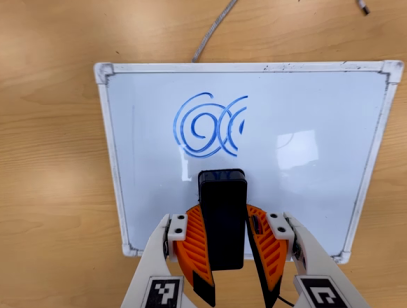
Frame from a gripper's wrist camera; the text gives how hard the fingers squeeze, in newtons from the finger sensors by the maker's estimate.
{"total": 9.6, "left": 8.9, "right": 10.3}